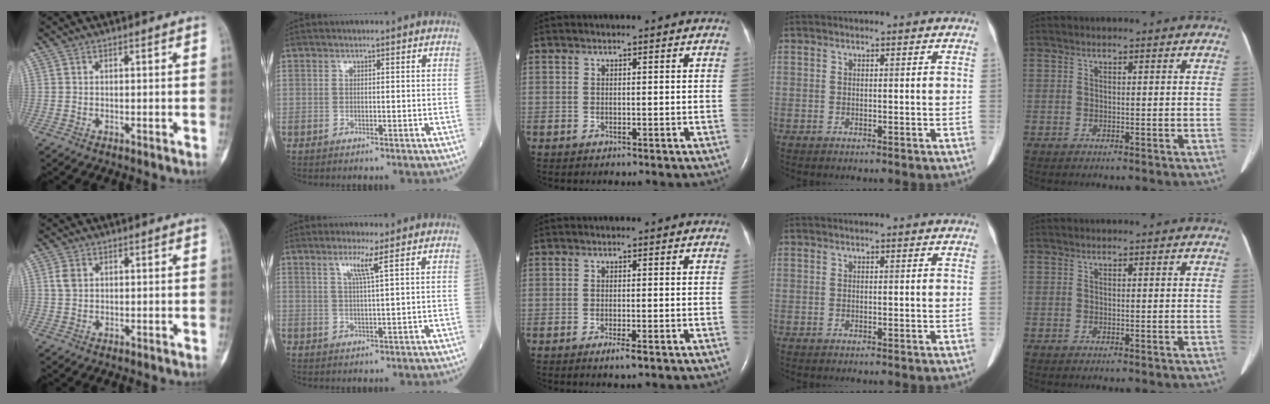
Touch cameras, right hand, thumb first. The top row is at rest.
{"thumb": {"total": 2.3, "force": [0.7, 1.7, 1.5], "torque": [-0.030, 0.004, 0.016]}, "index": {"total": 3.5, "force": [1.8, -0.8, 2.9], "torque": [-0.061, -0.003, 0.037]}, "middle": {"total": 1.8, "force": [-1.0, 0.1, 1.5], "torque": [-0.028, -0.004, -0.017]}}